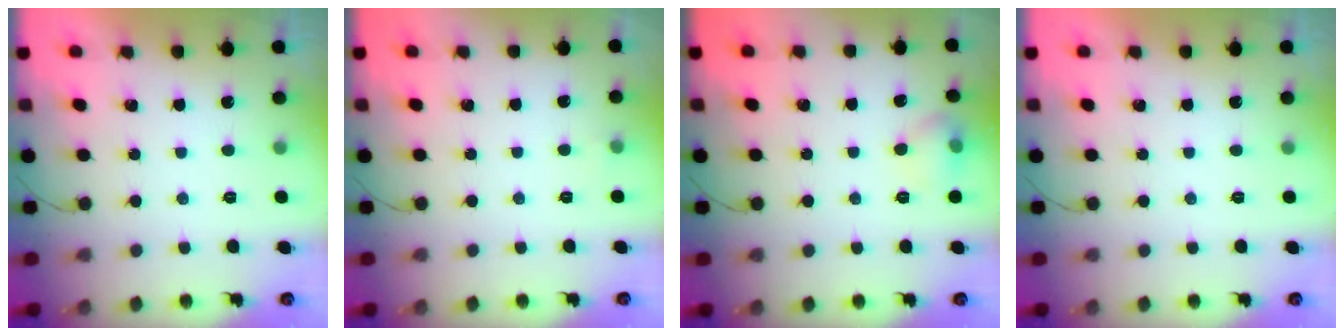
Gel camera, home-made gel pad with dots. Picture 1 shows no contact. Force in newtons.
{"total": 2.8, "press": 2.5, "slide": 1.1}
{"total": 6.6, "press": 6.4, "slide": 1.5}
{"total": 0.0}